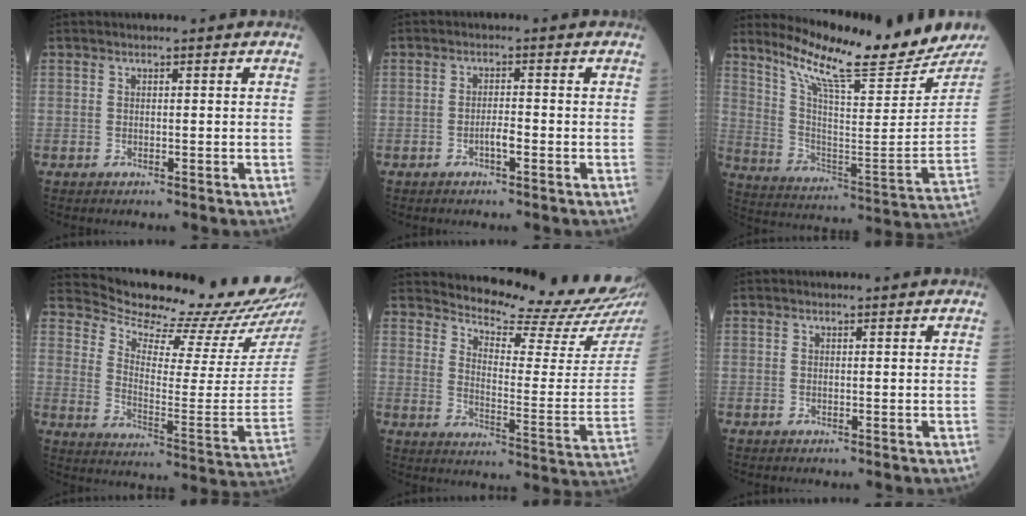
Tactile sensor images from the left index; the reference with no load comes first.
{"total": 1.9, "force": [-1.0, 0.3, 1.7], "torque": [-0.029, 0.002, -0.018]}
{"total": 20.6, "force": [18.9, 0.3, 8.2], "torque": [-0.153, -0.092, 0.278]}
{"total": 18.9, "force": [18.4, -0.3, 4.2], "torque": [-0.085, -0.116, 0.242]}
{"total": 16.9, "force": [16.0, -0.3, 5.4], "torque": [-0.092, -0.099, 0.203]}
{"total": 0.0}